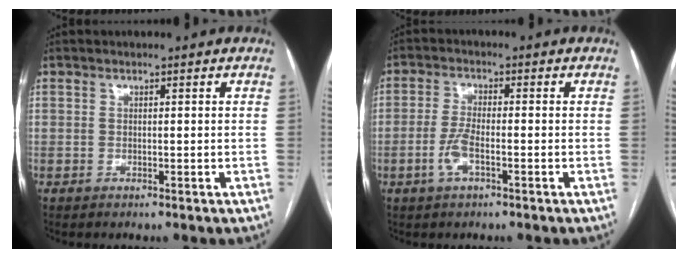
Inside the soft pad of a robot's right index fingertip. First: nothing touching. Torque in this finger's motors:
{"motor_torque": [0.52, -0.34, 0.12, 0.05]}